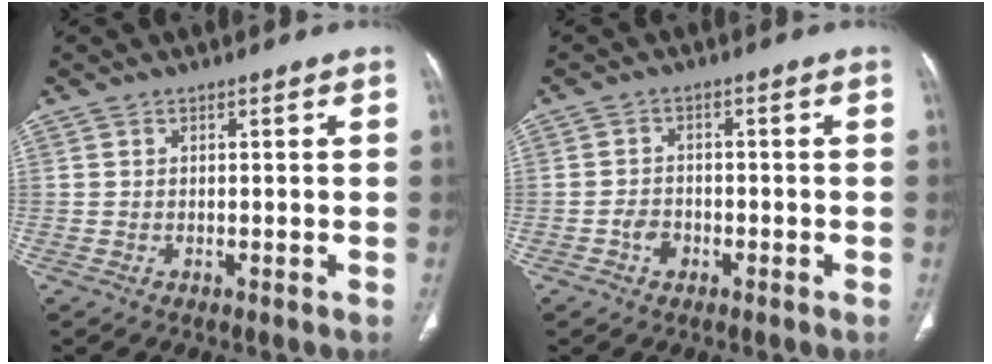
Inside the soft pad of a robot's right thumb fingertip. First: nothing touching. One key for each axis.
{"total": 2.8, "fx": -1.3, "fy": 2.0, "fz": 1.4, "tx": -0.016, "ty": 0.012, "tz": -0.024}